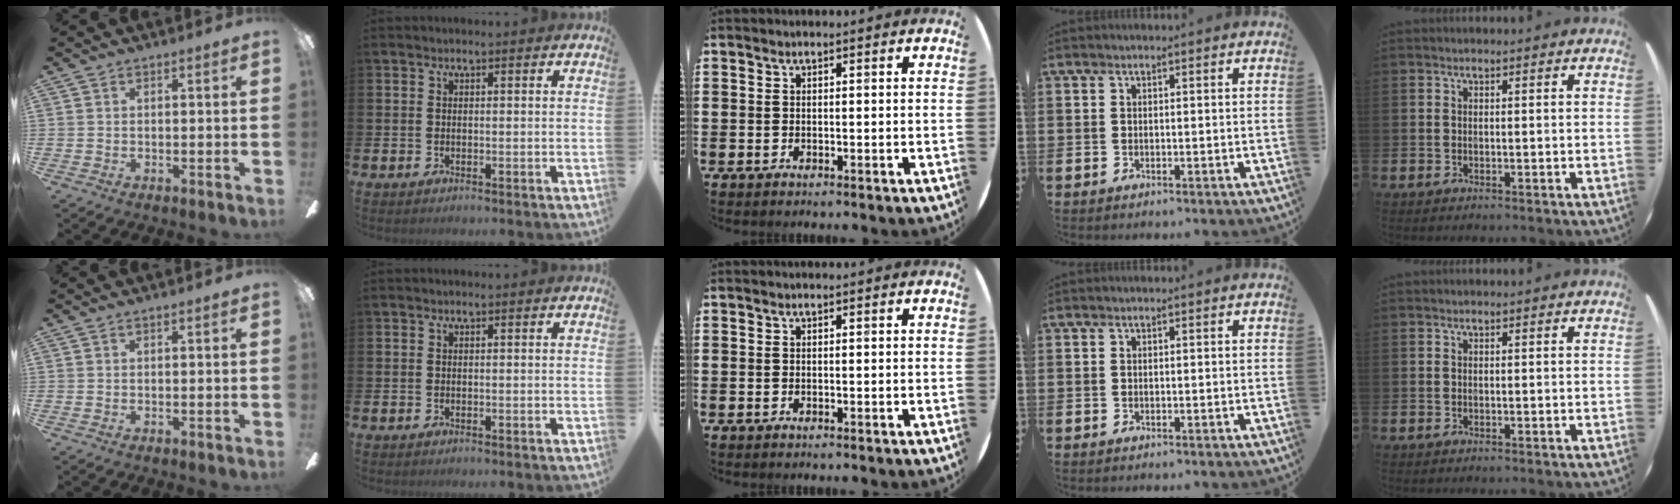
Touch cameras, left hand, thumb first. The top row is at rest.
{}